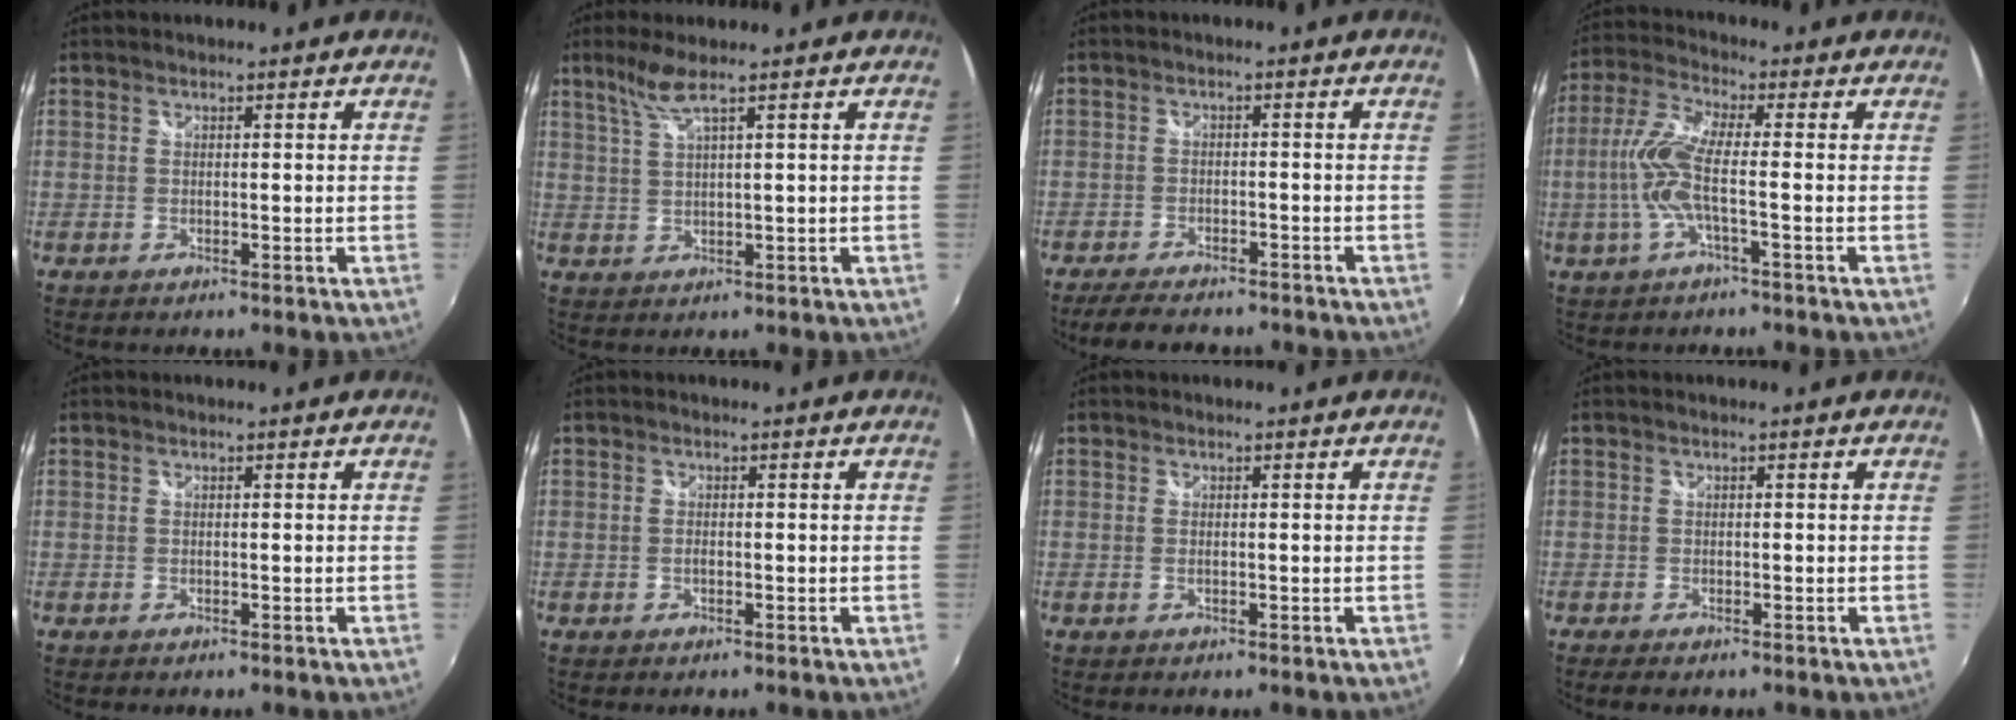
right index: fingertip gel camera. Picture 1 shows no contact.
{"total": 3.7, "force": [2.4, -0.5, 2.7], "torque": [-0.059, -0.003, 0.053]}
{"total": 9.2, "force": [-7.8, 2.7, 4.1], "torque": [-0.098, -0.019, -0.122]}
{"total": 8.4, "force": [-1.8, 0.9, 8.2], "torque": [-0.186, -0.001, -0.034]}
{"total": 0.0}
{"total": 0.6, "force": [-0.2, 0.2, 0.5], "torque": [-0.013, -0.001, -0.006]}
{"total": 0.6, "force": [-0.1, 0.0, 0.6], "torque": [-0.012, -0.001, -0.003]}
{"total": 1.8, "force": [-1.4, 0.6, 1.0], "torque": [-0.021, -0.010, -0.024]}